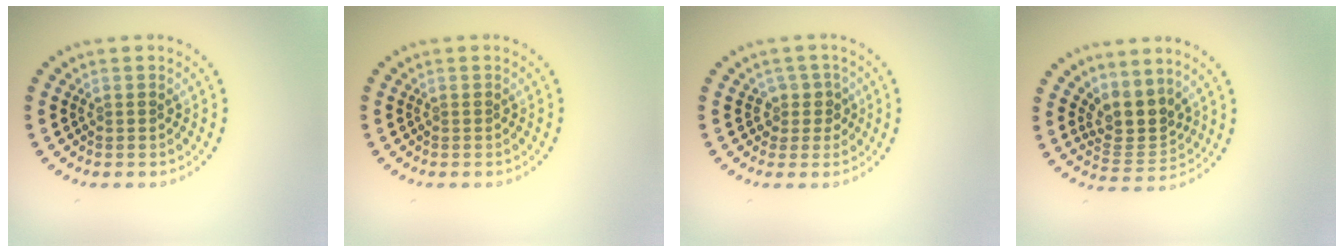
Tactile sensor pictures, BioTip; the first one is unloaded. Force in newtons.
{"total": 0.0}
{"total": 1.8, "press": 1.4, "slide": 1.2}
{"total": 3.4, "press": 2.6, "slide": 2.2}